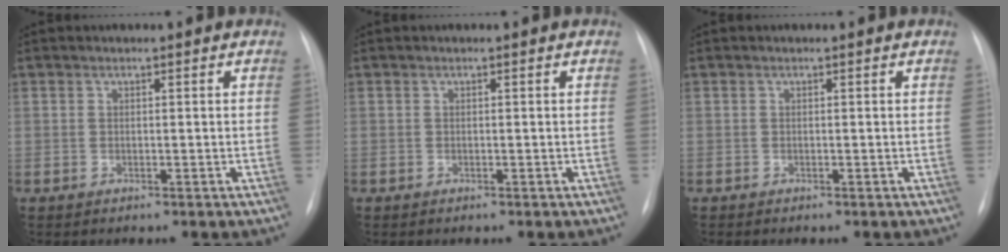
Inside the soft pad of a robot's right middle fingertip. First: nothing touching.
{"total": 0.0}
{"total": 0.0}